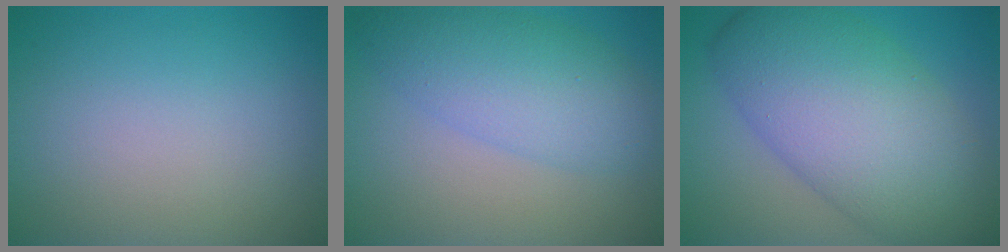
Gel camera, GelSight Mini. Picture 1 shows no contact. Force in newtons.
{"total": 5.6, "press": 5.6, "slide": 0.1}
{"total": 11.4, "press": 11.4, "slide": 0.3}